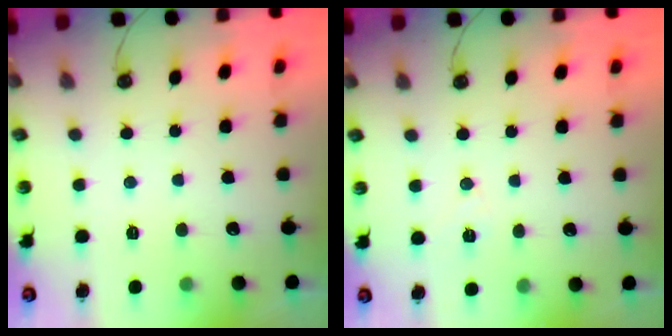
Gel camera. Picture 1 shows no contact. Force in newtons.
{"total": 7.0, "press": 5.3, "slide": 4.5}